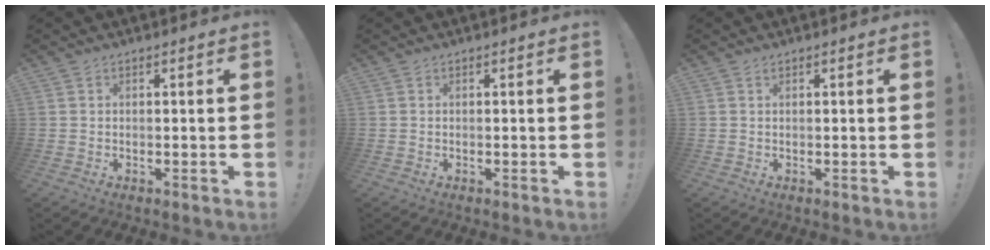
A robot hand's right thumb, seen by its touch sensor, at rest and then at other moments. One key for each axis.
{"total": 0.0}
{"total": 0.5, "fx": 0.4, "fy": -0.1, "fz": 0.4, "tx": -0.010, "ty": 0.002, "tz": 0.007}